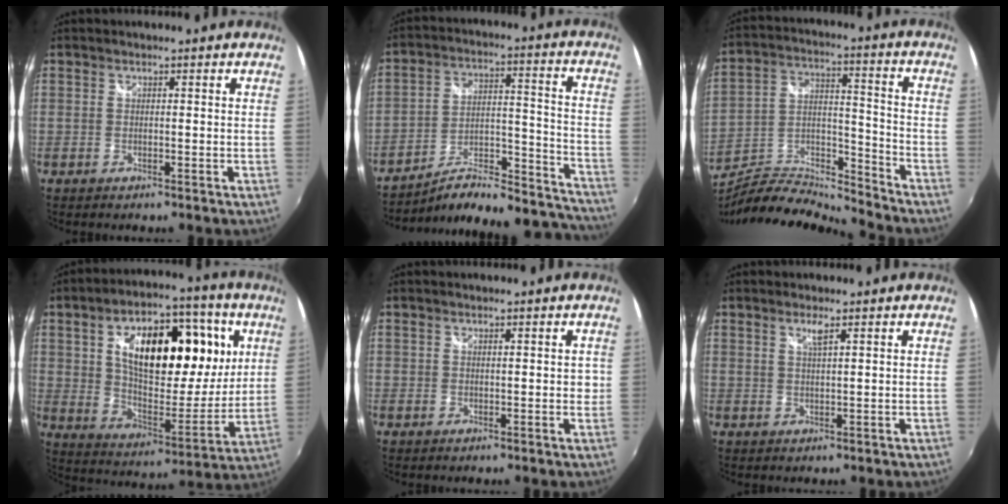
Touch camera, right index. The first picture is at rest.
{"total": 22.5, "force": [-21.0, 3.9, 7.1], "torque": [-0.092, 0.028, -0.272]}
{"total": 12.3, "force": [-11.5, 0.2, 4.3], "torque": [-0.081, 0.000, -0.215]}
{"total": 22.9, "force": [7.7, 10.5, 18.8], "torque": [-0.307, 0.013, 0.127]}
{"total": 1.1, "force": [0.5, -0.8, 0.4], "torque": [0.010, -0.004, 0.013]}
{"total": 2.0, "force": [1.2, 0.1, 1.6], "torque": [-0.028, 0.000, 0.020]}